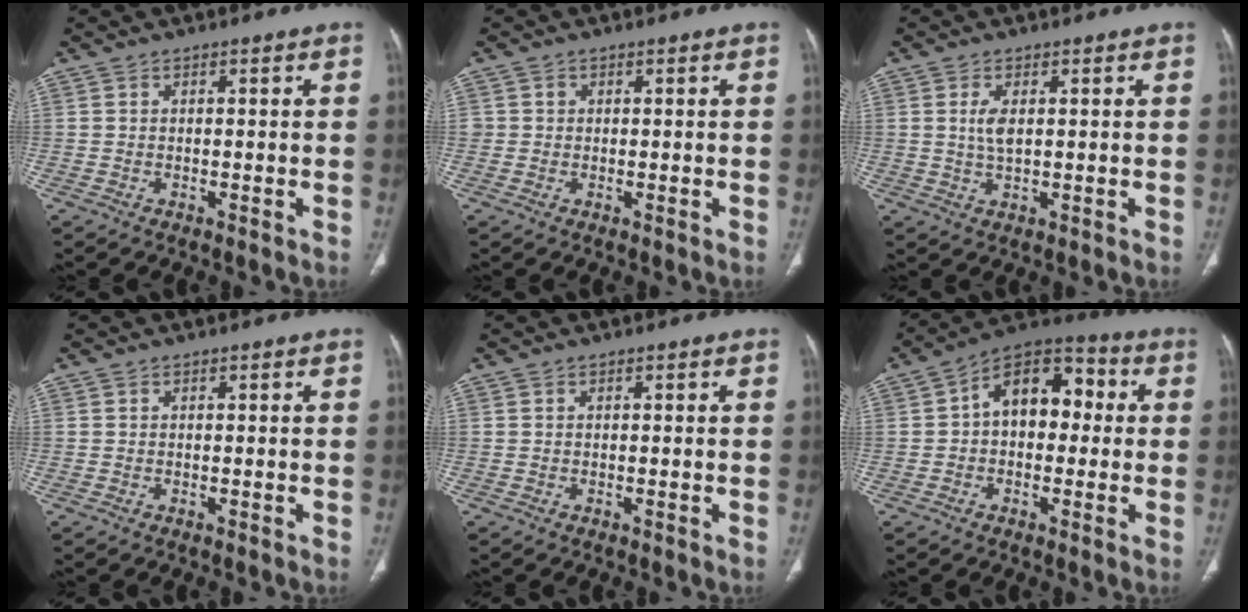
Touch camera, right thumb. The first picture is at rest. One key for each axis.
{"total": 1.1, "fx": 0.2, "fy": 1.1, "fz": 0.1, "tx": 0.008, "ty": 0.003, "tz": 0.002}
{"total": 3.5, "fx": 0.7, "fy": 1.6, "fz": 3.1, "tx": -0.066, "ty": -0.003, "tz": 0.018}
{"total": 0.0}
{"total": 0.0}
{"total": 12.8, "fx": 1.2, "fy": 8.4, "fz": 9.6, "tx": -0.108, "ty": 0.038, "tz": 0.004}